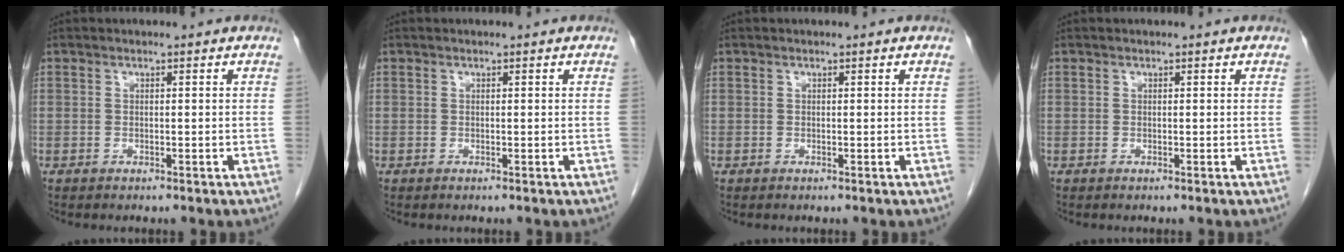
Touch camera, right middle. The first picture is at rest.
{"total": 0.0}
{"total": 0.0}
{"total": 0.0}